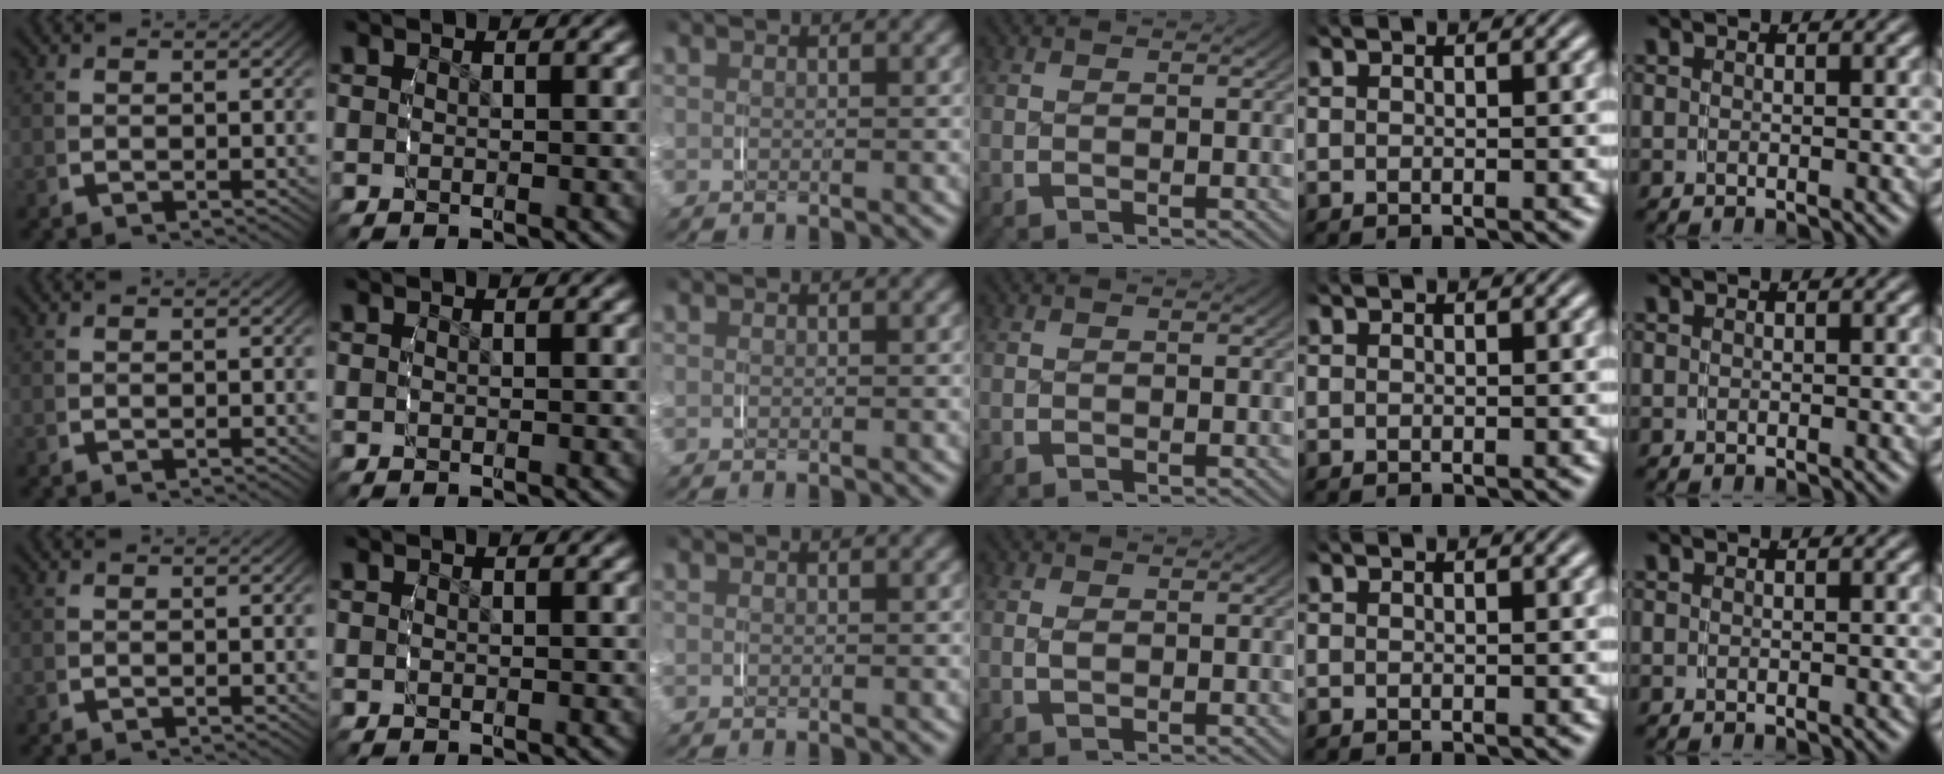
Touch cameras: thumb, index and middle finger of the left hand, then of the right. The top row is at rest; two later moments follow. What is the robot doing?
{"motion": "grasp_and_lifting", "object": "ribbon"}